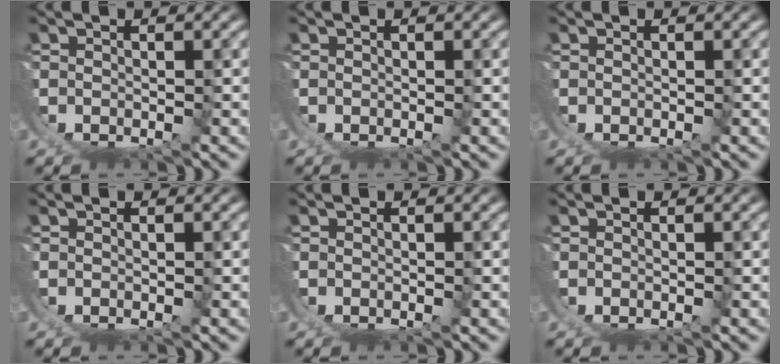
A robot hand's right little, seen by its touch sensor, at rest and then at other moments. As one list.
[{"total": 0.0}, {"total": 0.0}, {"total": 0.0}, {"total": 0.0}, {"total": 0.0}]